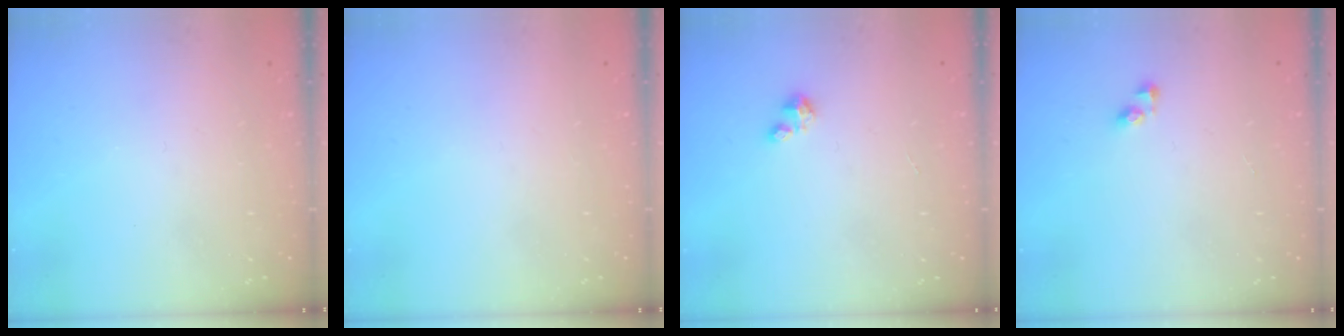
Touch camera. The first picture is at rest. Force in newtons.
{"total": 0.0}
{"total": 0.9, "press": 0.9, "slide": 0.2}
{"total": 3.4, "press": 3.4, "slide": 0.0}